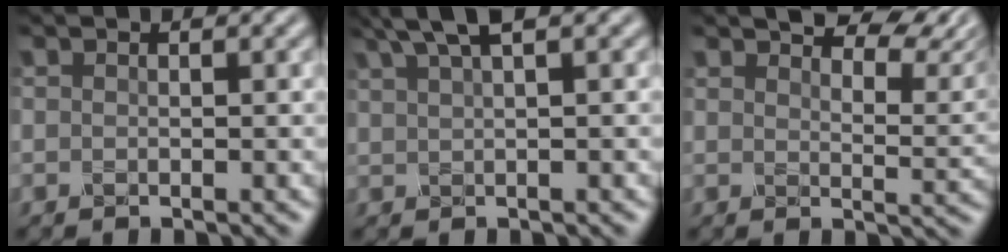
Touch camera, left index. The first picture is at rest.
{"total": 3.0, "force": [2.4, -0.1, 1.7], "torque": [-0.027, 0.014, 0.048]}
{"total": 7.1, "force": [5.4, 2.2, 4.0], "torque": [-0.046, 0.021, 0.075]}